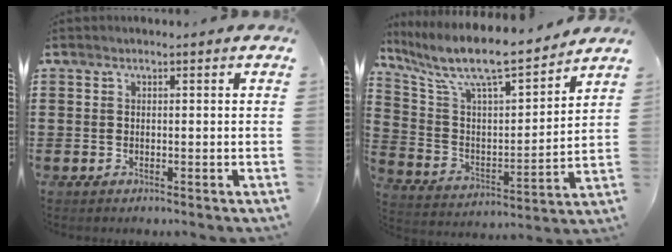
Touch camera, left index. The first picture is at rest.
{"total": 9.2, "force": [7.9, 1.3, 4.6], "torque": [-0.126, -0.054, 0.130]}